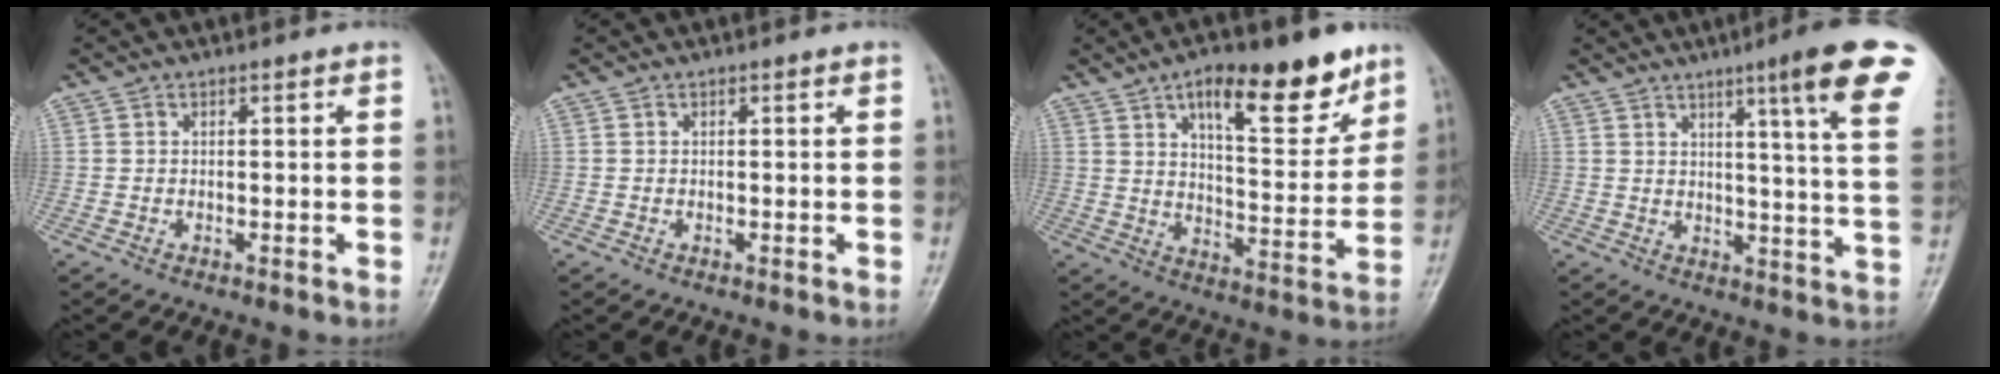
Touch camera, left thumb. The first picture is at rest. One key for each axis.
{"total": 0.0}
{"total": 16.9, "fx": 10.1, "fy": 6.3, "fz": 12.0, "tx": -0.132, "ty": -0.053, "tz": 0.154}
{"total": 15.6, "fx": 8.5, "fy": 0.4, "fz": 13.0, "tx": -0.161, "ty": -0.041, "tz": 0.097}